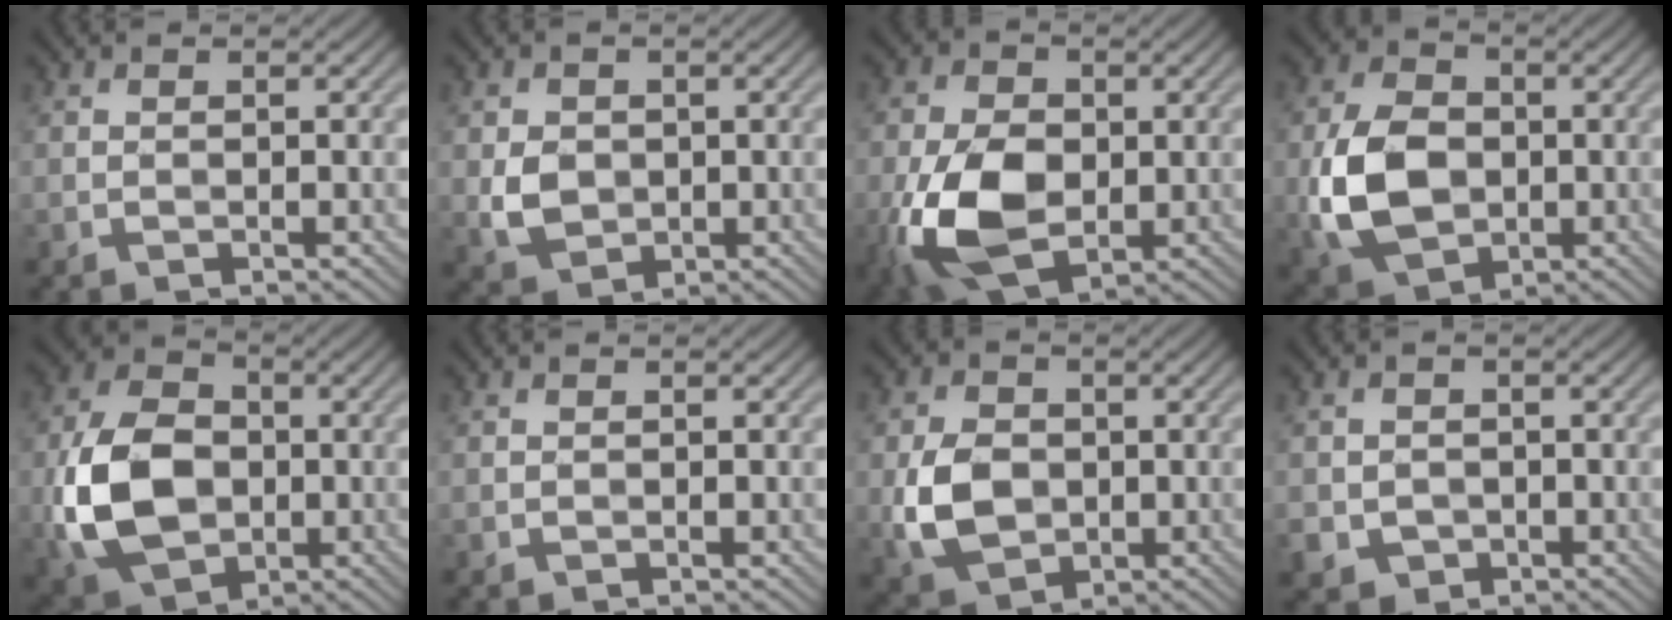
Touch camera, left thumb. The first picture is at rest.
{"total": 4.3, "force": [-0.2, 3.6, 2.4], "torque": [-0.060, -0.004, -0.001]}
{"total": 12.5, "force": [-2.6, 7.9, 9.4], "torque": [-0.232, -0.016, -0.056]}
{"total": 10.3, "force": [-1.5, 7.4, 7.0], "torque": [-0.171, -0.004, -0.035]}
{"total": 12.3, "force": [-2.1, 8.9, 8.3], "torque": [-0.196, 0.000, -0.045]}
{"total": 0.0}
{"total": 7.5, "force": [-1.0, 5.6, 4.9], "torque": [-0.119, -0.004, -0.025]}
{"total": 3.7, "force": [-1.4, 3.3, 0.9], "torque": [-0.031, -0.011, -0.030]}